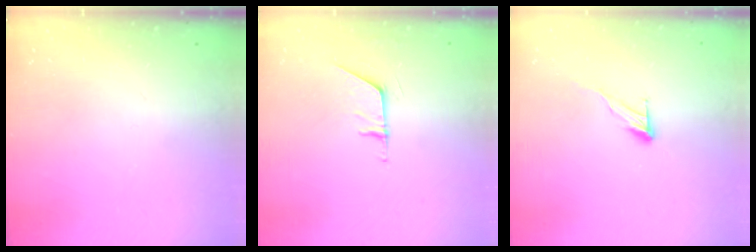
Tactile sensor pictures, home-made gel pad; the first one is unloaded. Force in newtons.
{"total": 5.8, "press": 5.8, "slide": 0.6}
{"total": 6.9, "press": 6.8, "slide": 0.4}